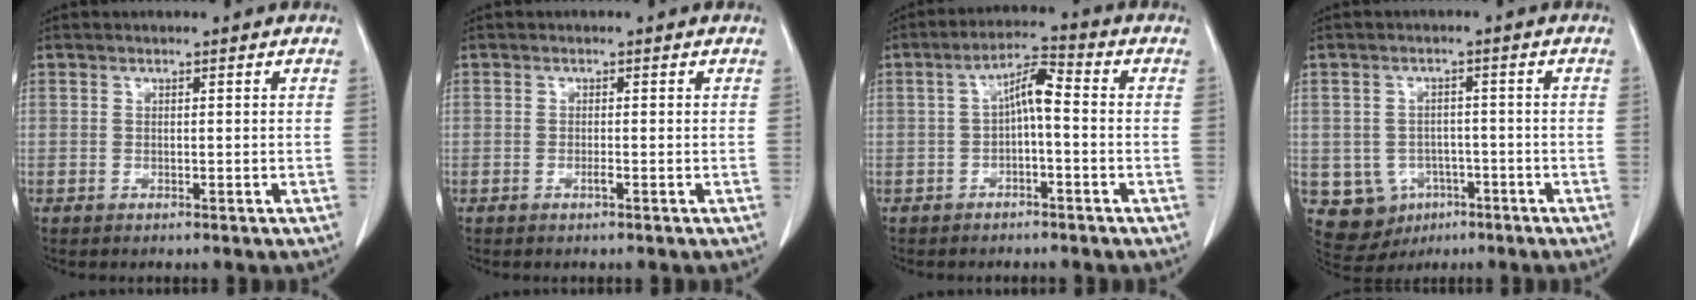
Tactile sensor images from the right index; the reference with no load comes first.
{"total": 0.7, "force": [-0.4, 0.0, 0.6], "torque": [-0.013, 0.000, -0.005]}
{"total": 5.3, "force": [-0.3, 1.3, 5.2], "torque": [-0.092, 0.025, -0.009]}
{"total": 7.8, "force": [-2.6, 7.2, 1.7], "torque": [-0.035, 0.010, -0.023]}